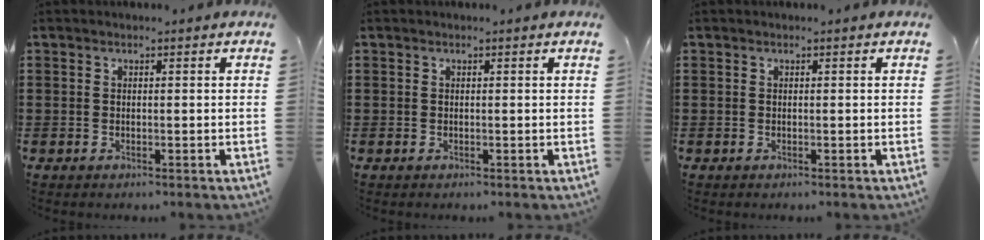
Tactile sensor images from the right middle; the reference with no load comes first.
{"total": 0.0}
{"total": 0.0}